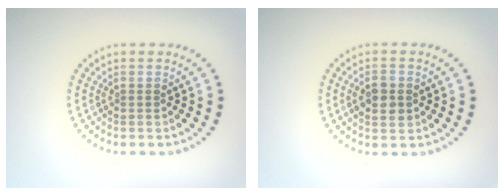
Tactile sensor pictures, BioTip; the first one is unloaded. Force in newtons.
{"total": 2.6, "press": 2.6, "slide": 0.1}